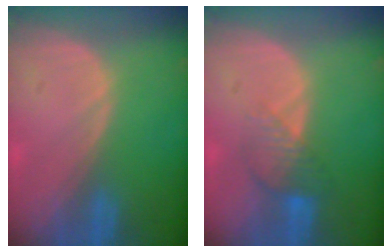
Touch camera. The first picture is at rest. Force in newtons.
{"total": 4.5, "press": 3.8, "slide": 2.3}